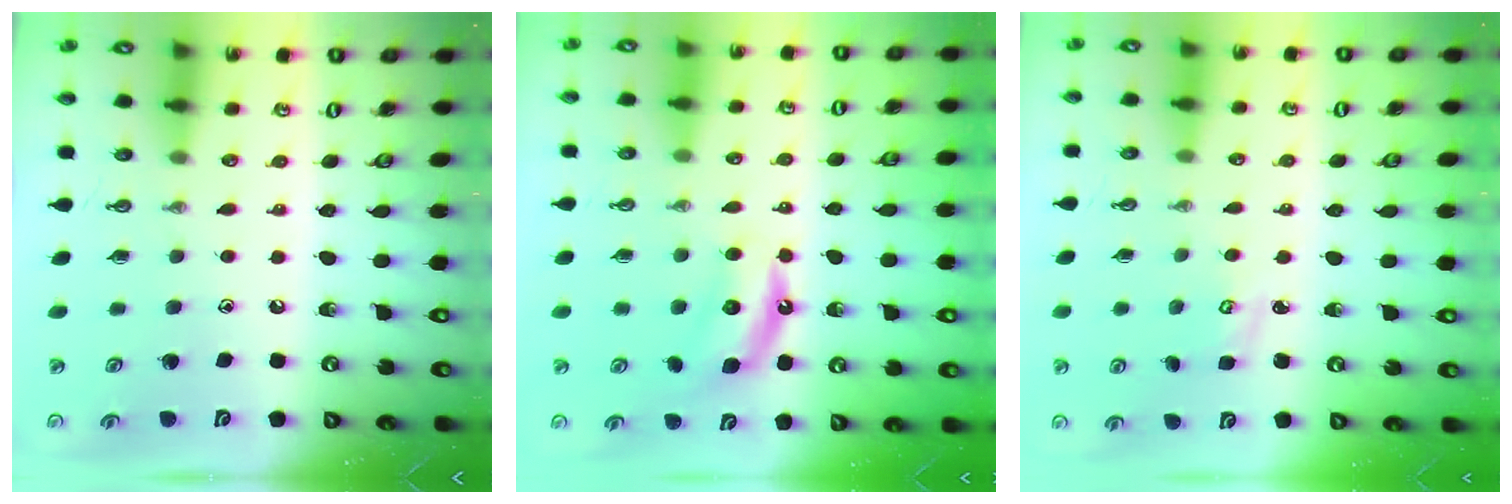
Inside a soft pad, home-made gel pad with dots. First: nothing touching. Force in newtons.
{"total": 5.9, "press": 5.8, "slide": 0.7}
{"total": 2.9, "press": 2.9, "slide": 0.3}